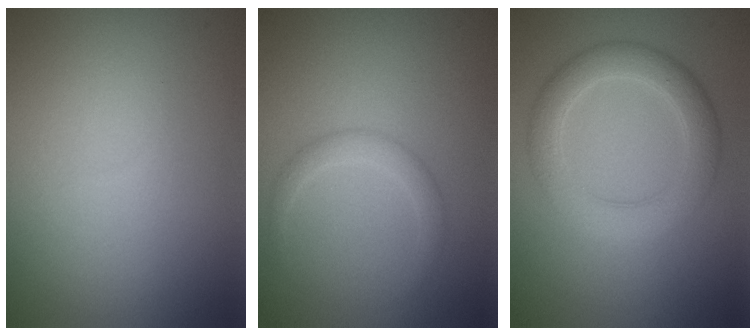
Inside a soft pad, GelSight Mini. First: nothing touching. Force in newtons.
{"total": 1.7, "press": 1.7, "slide": 0.1}
{"total": 4.4, "press": 4.4, "slide": 0.1}